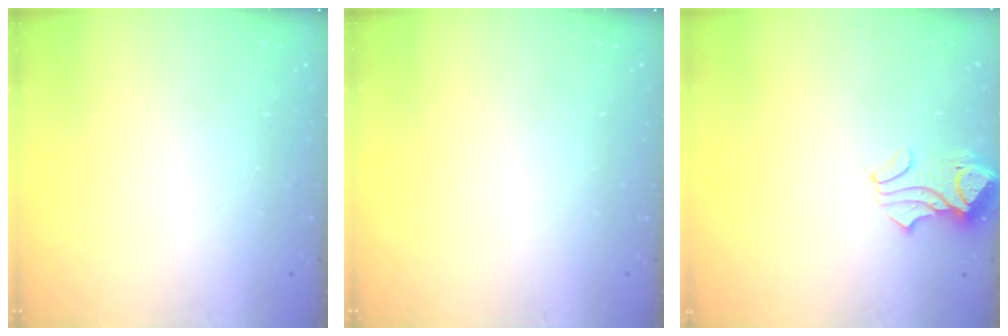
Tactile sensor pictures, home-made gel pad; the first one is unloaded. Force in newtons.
{"total": 0.0}
{"total": 0.9, "press": 0.8, "slide": 0.5}